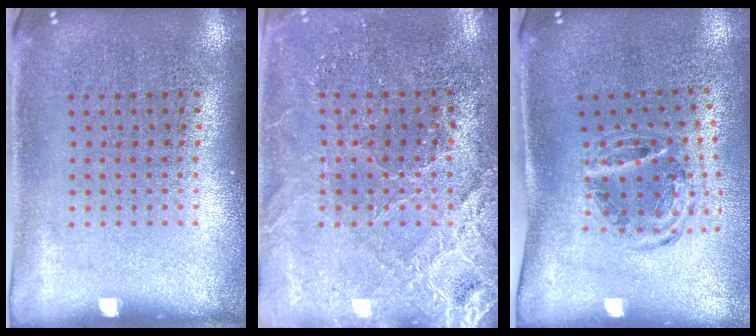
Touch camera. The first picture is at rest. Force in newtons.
{"total": 3.2, "press": 3.1, "slide": 0.5}
{"total": 1.1, "press": 1.0, "slide": 0.5}